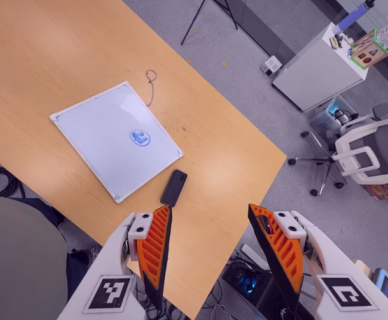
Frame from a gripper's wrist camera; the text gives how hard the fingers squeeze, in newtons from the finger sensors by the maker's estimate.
{"total": 0.0}